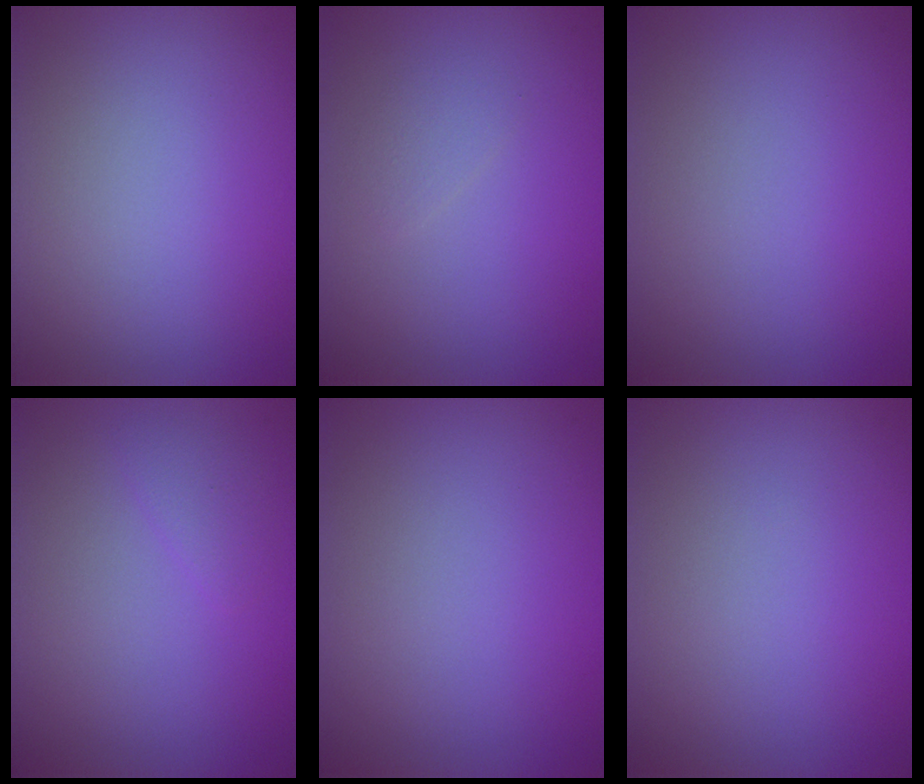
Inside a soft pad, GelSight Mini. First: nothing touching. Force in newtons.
{"total": 0.9, "press": 0.9, "slide": 0.0}
{"total": 0.0}
{"total": 1.1, "press": 1.1, "slide": 0.1}
{"total": 0.0}
{"total": 0.0}